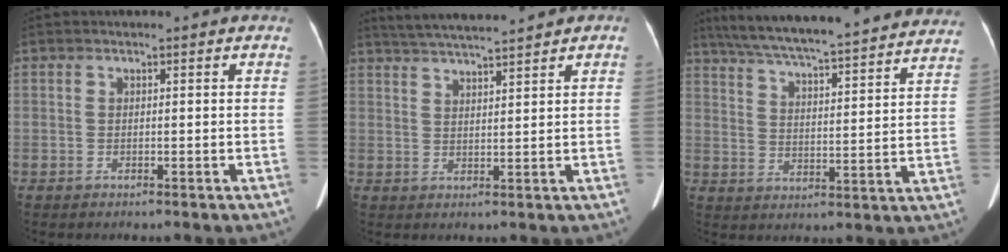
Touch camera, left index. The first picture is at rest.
{"total": 8.0, "force": [7.3, 0.0, 3.3], "torque": [-0.058, 0.024, 0.121]}
{"total": 31.3, "force": [28.1, 3.2, 13.4], "torque": [-0.224, -0.023, 0.364]}